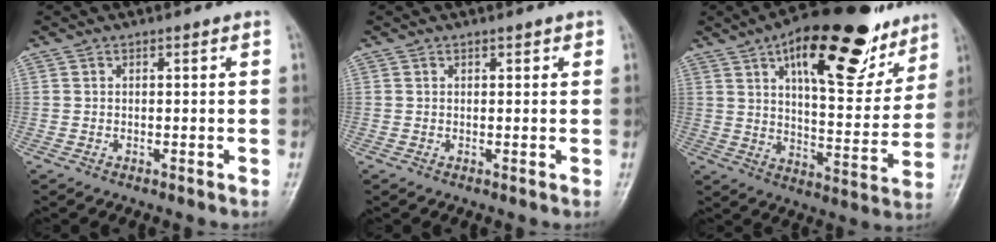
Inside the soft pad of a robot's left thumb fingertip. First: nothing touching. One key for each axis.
{"total": 0.9, "fx": 0.7, "fy": 0.5, "fz": 0.4, "tx": 0.002, "ty": -0.003, "tz": 0.006}
{"total": 24.5, "fx": 14.0, "fy": 9.9, "fz": 17.5, "tx": -0.207, "ty": -0.037, "tz": 0.213}